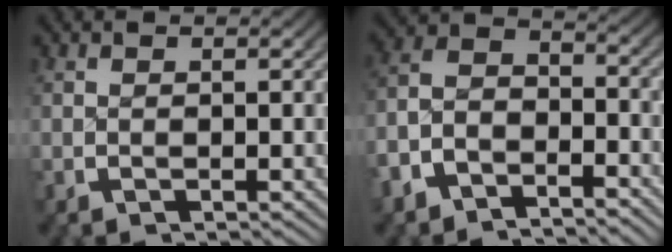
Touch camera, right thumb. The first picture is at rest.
{"total": 6.9, "force": [-3.3, 4.9, 3.5], "torque": [-0.077, -0.013, -0.061]}